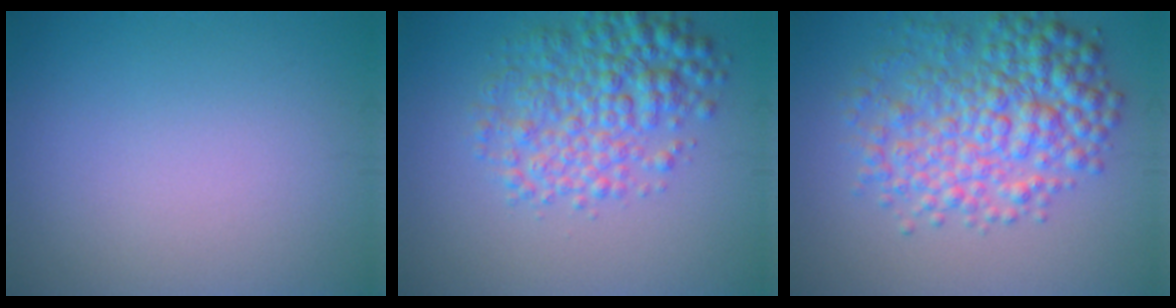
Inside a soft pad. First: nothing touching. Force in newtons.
{"total": 5.7, "press": 5.7, "slide": 0.1}
{"total": 7.2, "press": 7.2, "slide": 0.0}